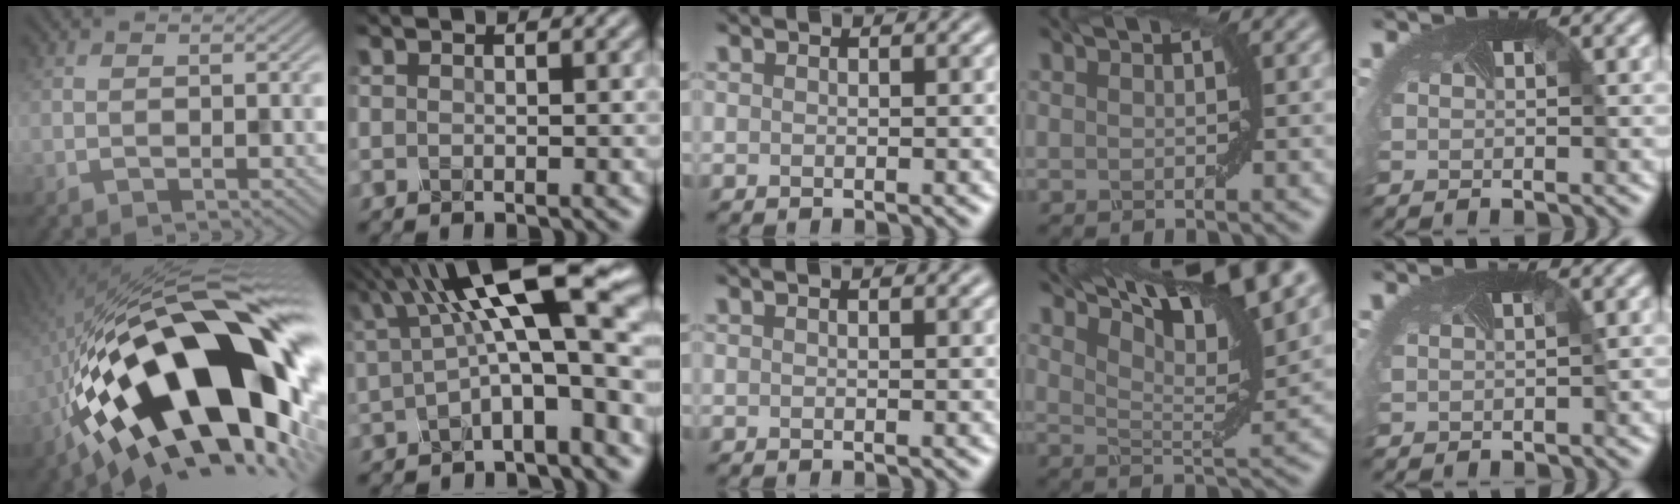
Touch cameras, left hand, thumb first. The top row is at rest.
{"thumb": {"total": 22.7, "force": [-4.7, 10.2, 19.7], "torque": [-0.347, 0.001, -0.093]}, "index": {"total": 12.2, "force": [3.1, 3.4, 11.3], "torque": [-0.172, 0.021, 0.046]}, "middle": {"total": 1.0, "force": [0.5, 0.1, 0.8], "torque": [-0.012, 0.005, 0.008]}, "ring": {"total": 10.7, "force": [7.3, 2.3, 7.4], "torque": [-0.115, 0.017, 0.119]}, "little": {"total": 0.7, "force": [0.0, 0.4, 0.6], "torque": [0.001, 0.008, -0.003]}}